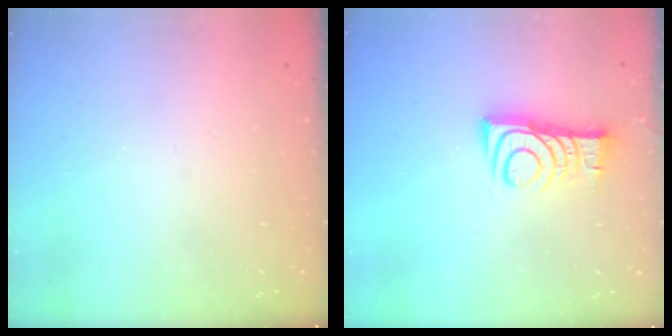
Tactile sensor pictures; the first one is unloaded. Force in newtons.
{"total": 10.7, "press": 10.7, "slide": 0.4}